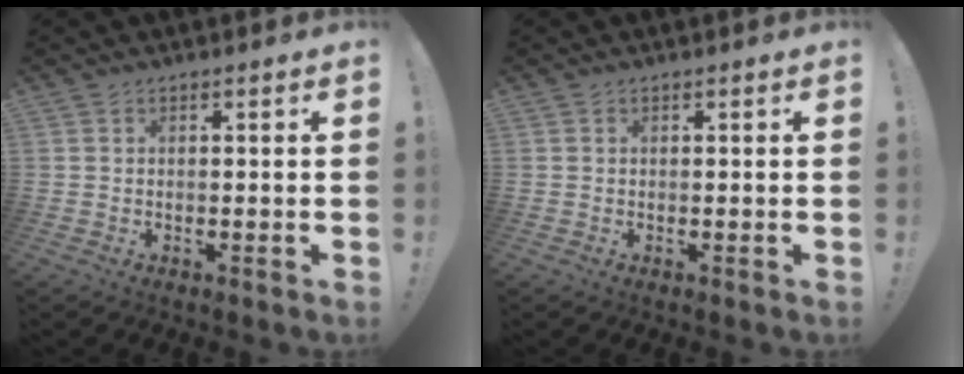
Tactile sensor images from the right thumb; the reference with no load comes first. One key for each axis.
{"total": 0.0}